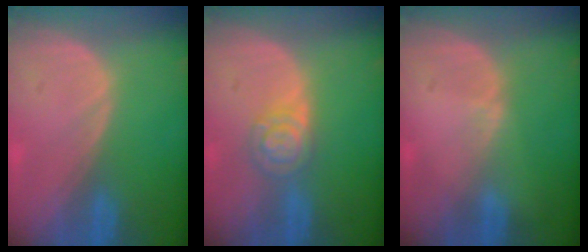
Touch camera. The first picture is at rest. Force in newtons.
{"total": 4.5, "press": 4.5, "slide": 0.1}
{"total": 0.5, "press": 0.5, "slide": 0.2}